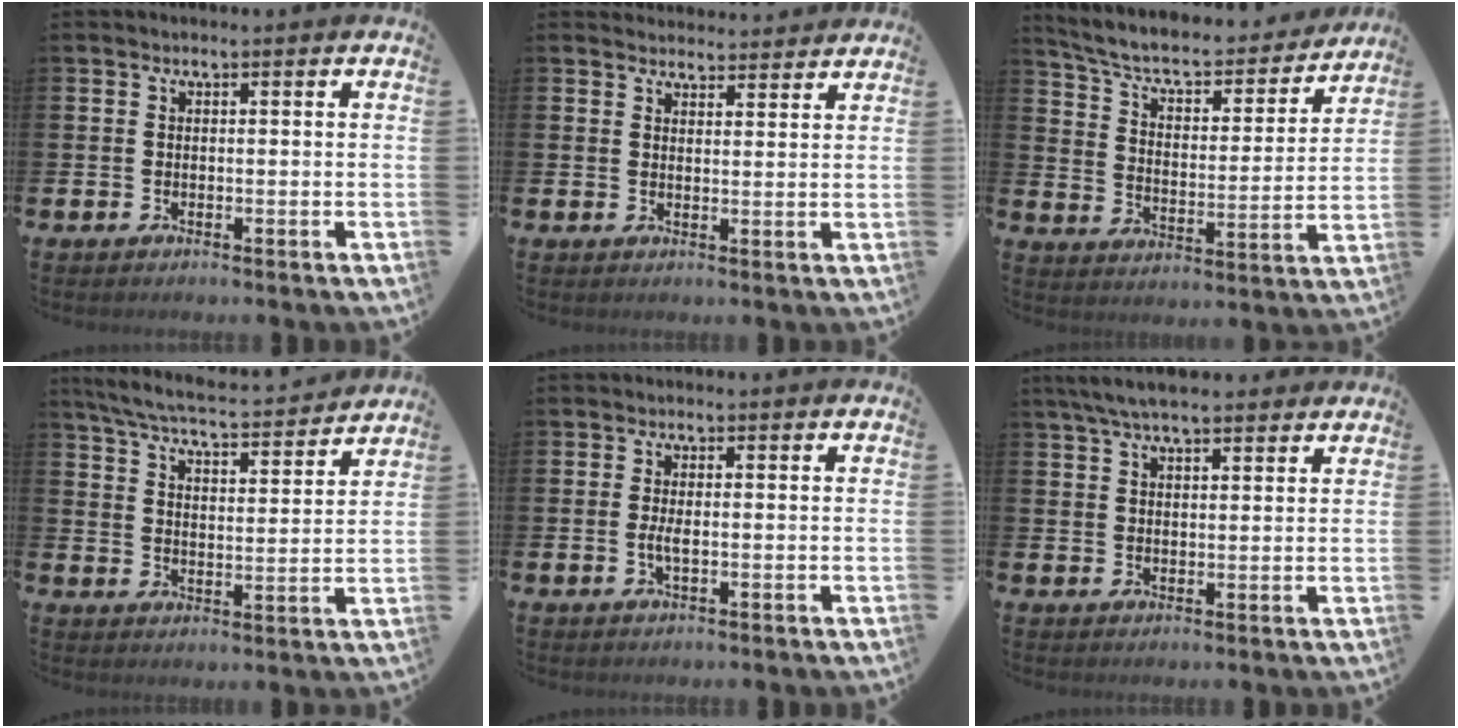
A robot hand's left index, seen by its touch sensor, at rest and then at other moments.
{"total": 3.2, "force": [3.2, 0.6, -0.3], "torque": [0.009, -0.021, 0.056]}
{"total": 6.7, "force": [5.9, 2.0, 2.5], "torque": [-0.083, -0.044, 0.096]}
{"total": 6.1, "force": [5.8, 0.6, 1.7], "torque": [-0.060, -0.045, 0.098]}
{"total": 1.7, "force": [-0.2, 0.6, 1.6], "torque": [-0.027, 0.000, -0.006]}
{"total": 5.6, "force": [5.0, 1.2, 2.3], "torque": [-0.053, -0.011, 0.092]}